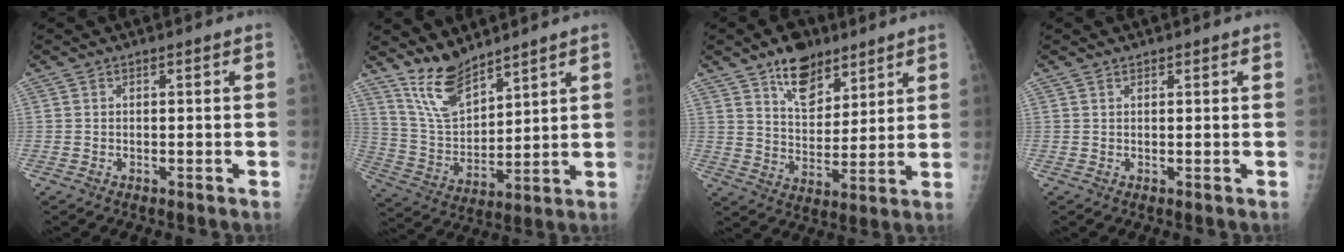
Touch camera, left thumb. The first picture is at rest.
{"total": 10.0, "force": [8.5, 3.3, 4.0], "torque": [-0.063, -0.060, 0.183]}
{"total": 11.5, "force": [7.7, 6.2, 5.9], "torque": [-0.063, -0.049, 0.132]}
{"total": 0.6, "force": [0.5, 0.3, 0.1], "torque": [-0.002, -0.003, 0.008]}